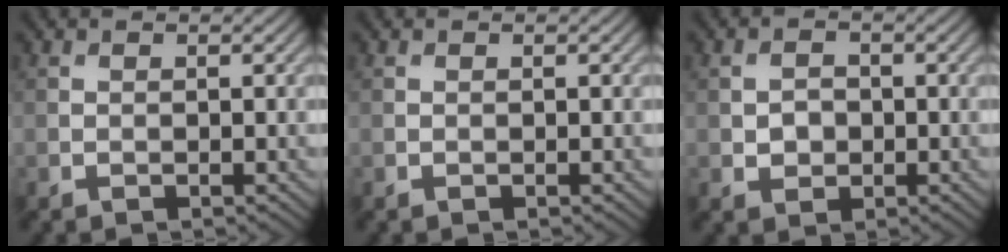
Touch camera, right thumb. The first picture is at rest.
{"total": 0.0}
{"total": 2.1, "force": [-0.3, 1.8, 1.1], "torque": [-0.022, -0.003, -0.009]}